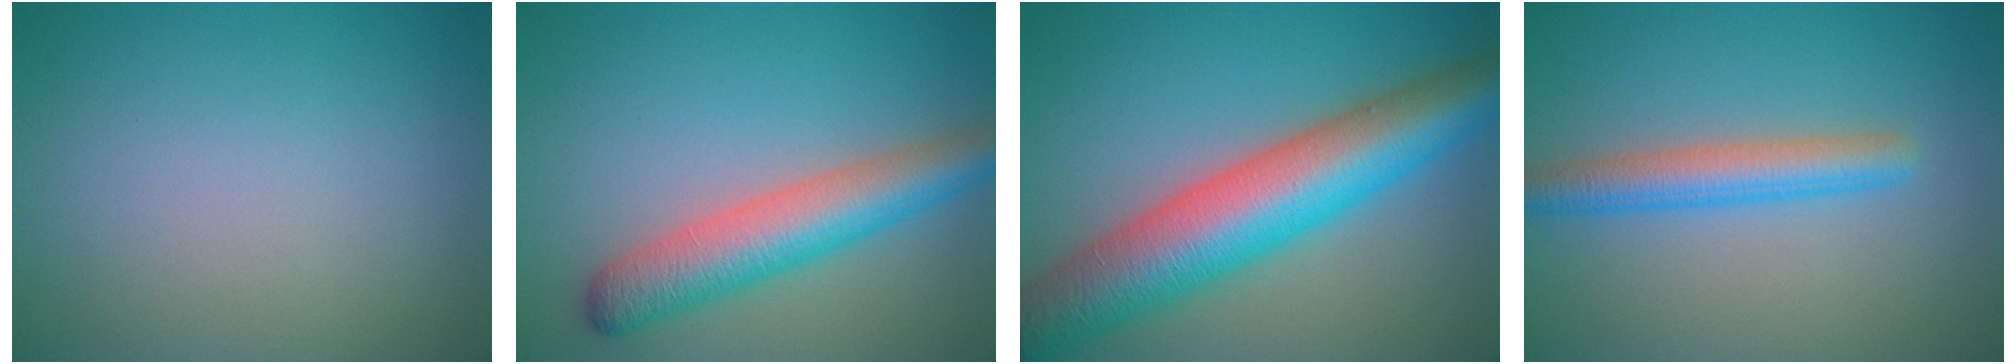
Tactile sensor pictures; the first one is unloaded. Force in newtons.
{"total": 6.1, "press": 6.1, "slide": 0.2}
{"total": 11.4, "press": 11.4, "slide": 0.3}
{"total": 3.7, "press": 3.7, "slide": 0.1}